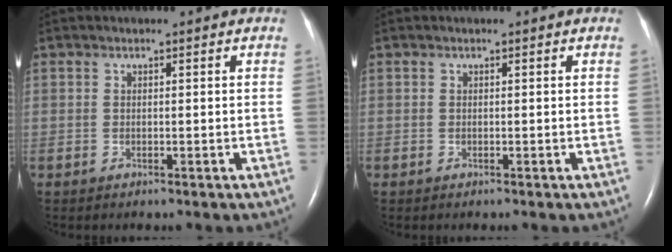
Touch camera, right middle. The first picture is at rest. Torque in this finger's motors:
{"motor_torque": [0.18, -0.15, -0.02, 0.00]}